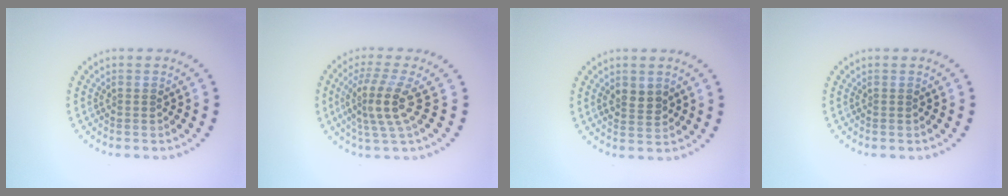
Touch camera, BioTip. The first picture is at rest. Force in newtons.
{"total": 3.9, "press": 3.2, "slide": 2.1}
{"total": 2.1, "press": 2.0, "slide": 0.5}
{"total": 0.0}